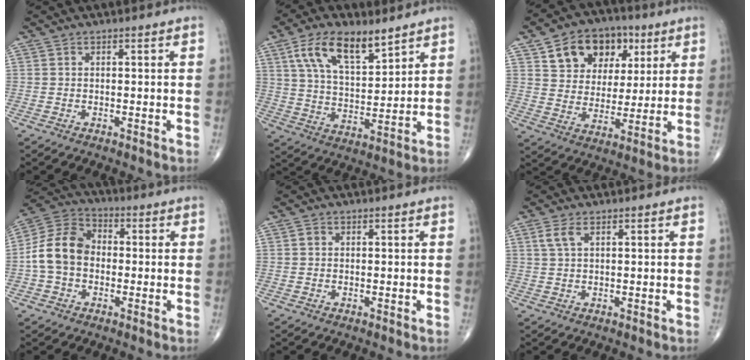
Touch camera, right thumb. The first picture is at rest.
{"total": 13.1, "force": [7.6, 5.9, 8.9], "torque": [-0.144, -0.030, 0.147]}
{"total": 15.2, "force": [6.7, 11.3, 7.6], "torque": [-0.080, -0.008, 0.115]}
{"total": 11.3, "force": [-1.0, 8.6, 7.2], "torque": [-0.128, 0.037, -0.031]}
{"total": 0.7, "force": [0.1, 0.6, 0.3], "torque": [-0.004, 0.001, 0.000]}
{"total": 2.6, "force": [1.2, 0.9, 2.1], "torque": [-0.055, 0.008, 0.031]}